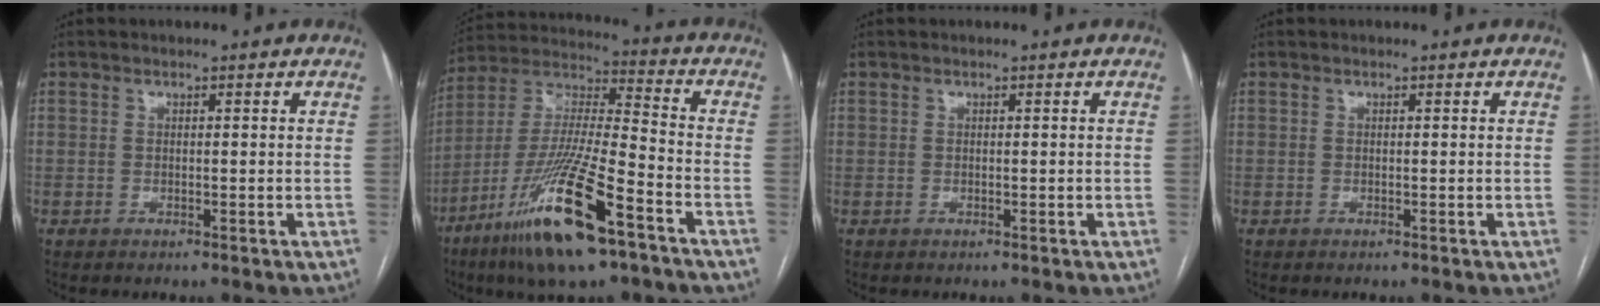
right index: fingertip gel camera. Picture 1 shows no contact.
{"total": 19.9, "force": [-10.9, 2.4, 16.5], "torque": [-0.354, -0.046, -0.198]}
{"total": 0.0}
{"total": 0.0}